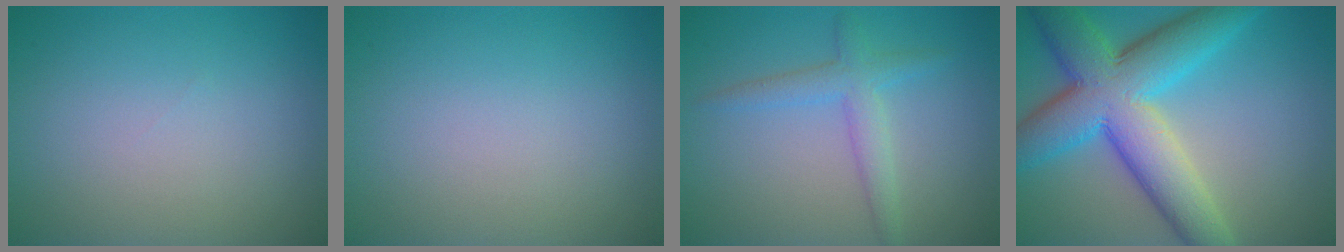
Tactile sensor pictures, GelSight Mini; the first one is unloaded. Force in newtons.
{"total": 0.0}
{"total": 2.7, "press": 2.7, "slide": 0.2}
{"total": 11.1, "press": 11.1, "slide": 0.3}